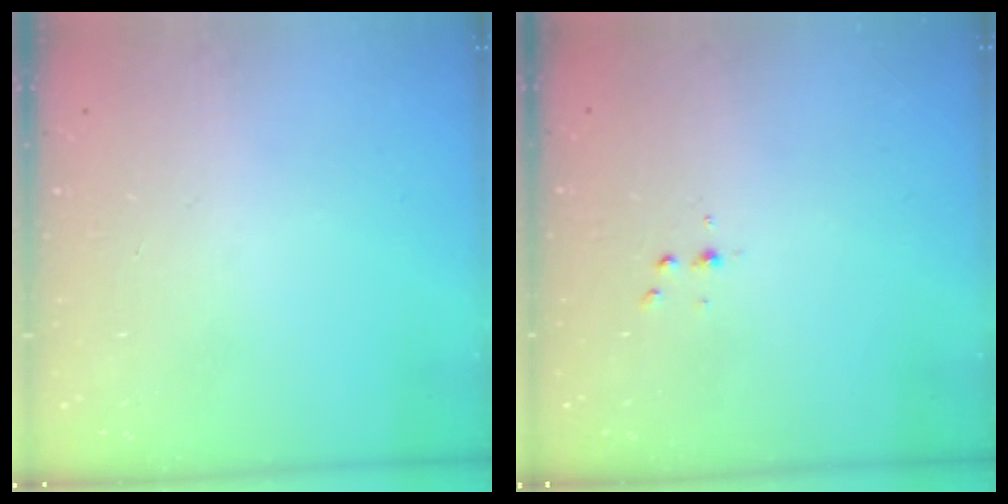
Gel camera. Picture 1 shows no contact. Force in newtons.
{"total": 3.2, "press": 3.1, "slide": 0.4}